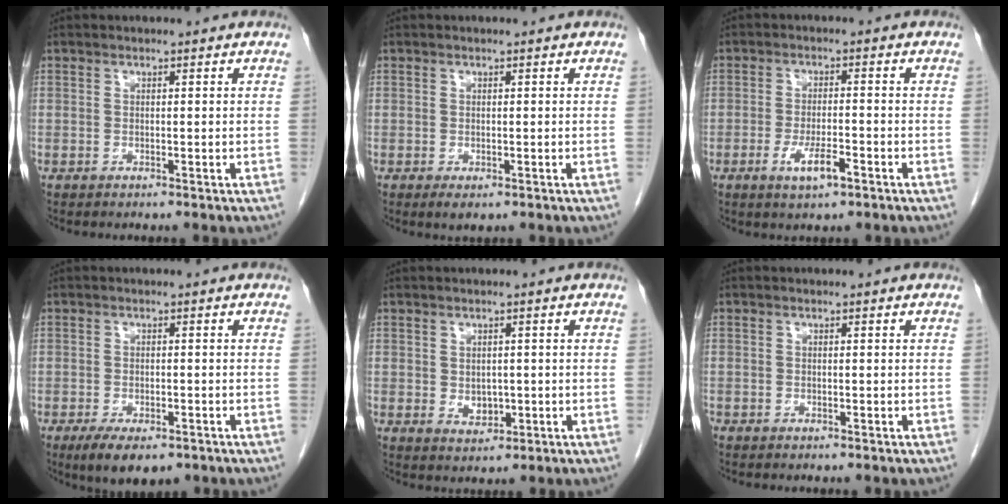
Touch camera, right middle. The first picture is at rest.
{"total": 1.6, "force": [-0.8, 0.7, 1.2], "torque": [-0.019, -0.005, -0.005]}
{"total": 4.7, "force": [-2.4, 0.9, 4.0], "torque": [-0.079, -0.003, -0.041]}
{"total": 6.9, "force": [-4.7, 2.6, 4.4], "torque": [-0.073, -0.012, -0.073]}
{"total": 2.5, "force": [-0.2, 1.9, 1.6], "torque": [-0.023, -0.001, 0.005]}
{"total": 0.0}